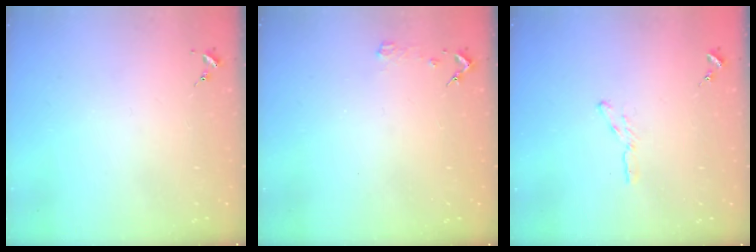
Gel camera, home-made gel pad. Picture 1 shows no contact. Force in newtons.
{"total": 2.3, "press": 2.3, "slide": 0.3}
{"total": 3.1, "press": 3.1, "slide": 0.3}